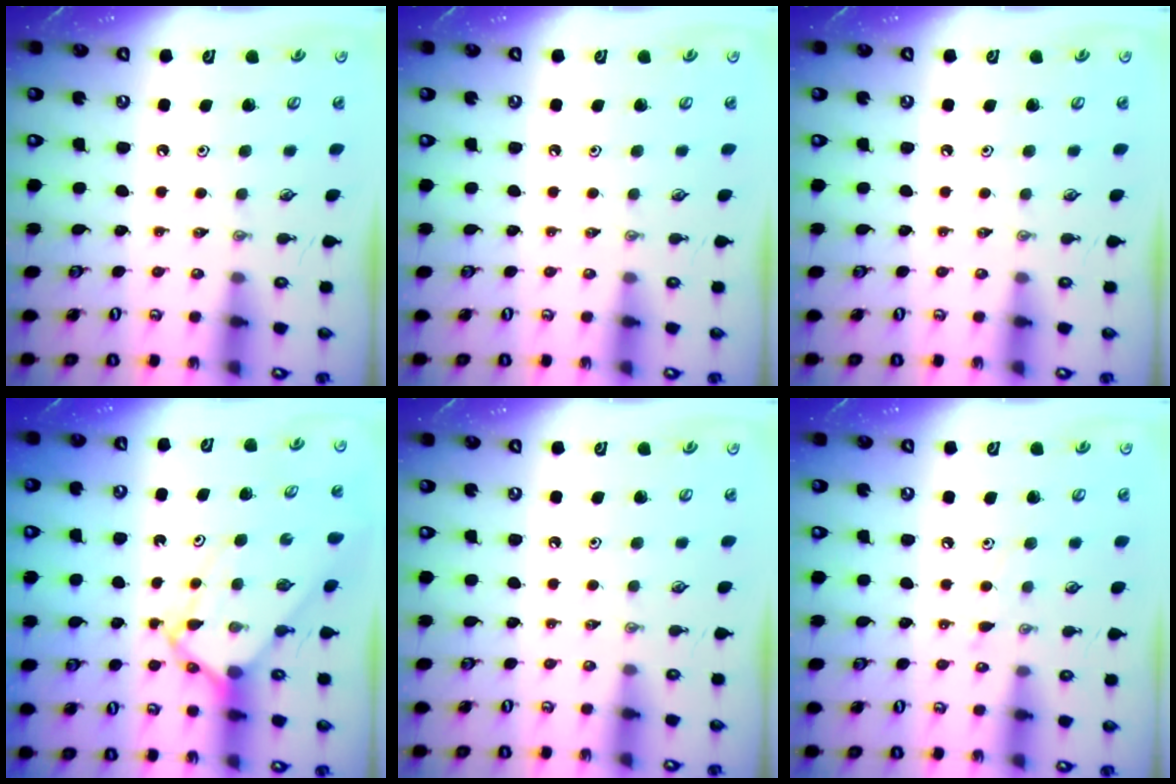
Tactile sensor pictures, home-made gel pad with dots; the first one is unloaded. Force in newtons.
{"total": 0.0}
{"total": 0.0}
{"total": 5.6, "press": 5.6, "slide": 0.6}
{"total": 0.0}
{"total": 5.8, "press": 5.7, "slide": 0.8}